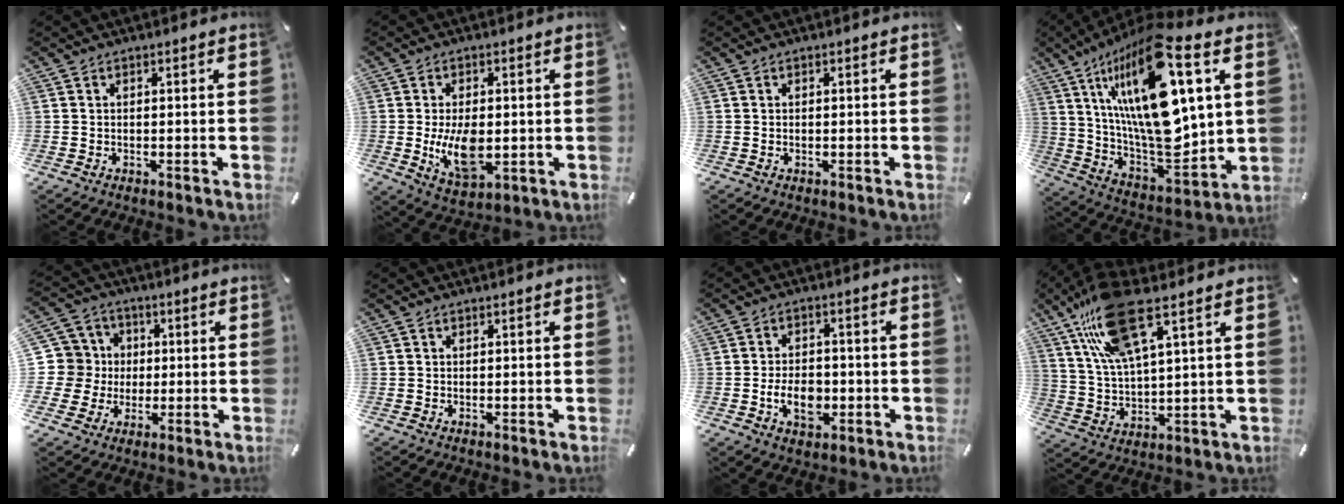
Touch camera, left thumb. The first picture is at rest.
{"total": 10.5, "force": [-1.0, 6.1, 8.5], "torque": [-0.163, -0.017, -0.017]}
{"total": 0.0}
{"total": 27.8, "force": [9.8, 10.0, 24.0], "torque": [-0.472, -0.075, 0.157]}
{"total": 10.8, "force": [0.2, 10.7, 1.4], "torque": [-0.049, 0.003, 0.008]}
{"total": 0.0}
{"total": 7.7, "force": [-1.7, 5.3, 5.3], "torque": [-0.107, 0.002, -0.032]}
{"total": 18.0, "force": [11.0, 5.6, 13.2], "torque": [-0.270, -0.034, 0.188]}